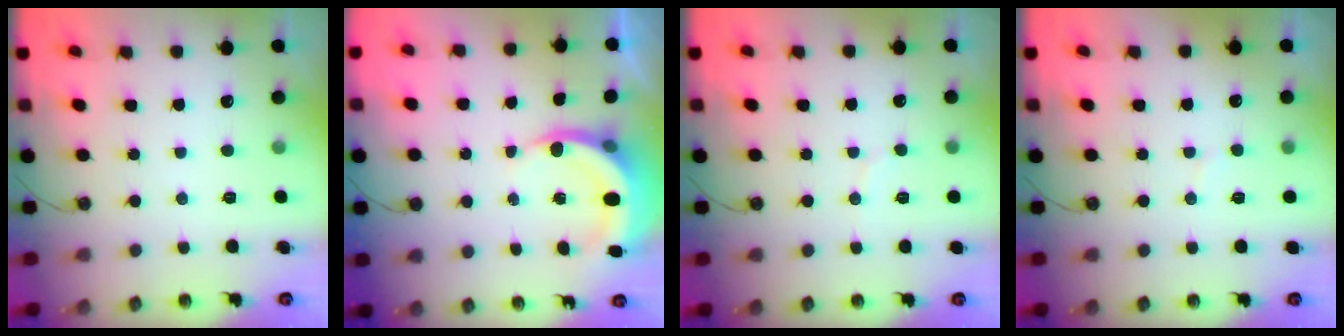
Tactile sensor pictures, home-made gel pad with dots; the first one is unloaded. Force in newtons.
{"total": 6.3, "press": 6.2, "slide": 1.2}
{"total": 2.9, "press": 2.9, "slide": 0.3}
{"total": 3.5, "press": 3.5, "slide": 0.3}